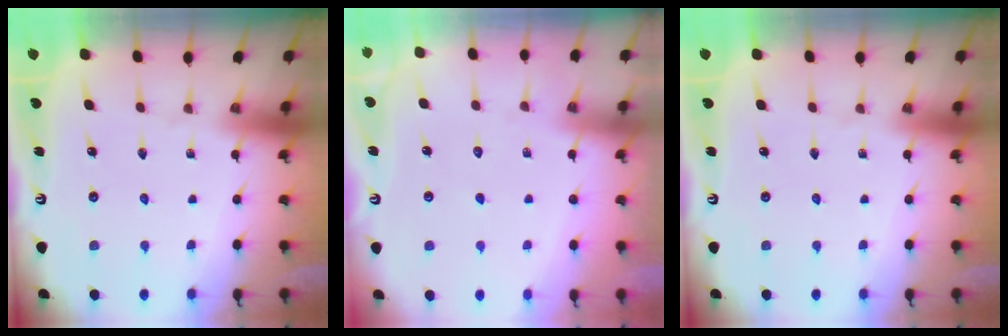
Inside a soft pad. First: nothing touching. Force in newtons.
{"total": 5.9, "press": 5.8, "slide": 0.7}
{"total": 0.0}